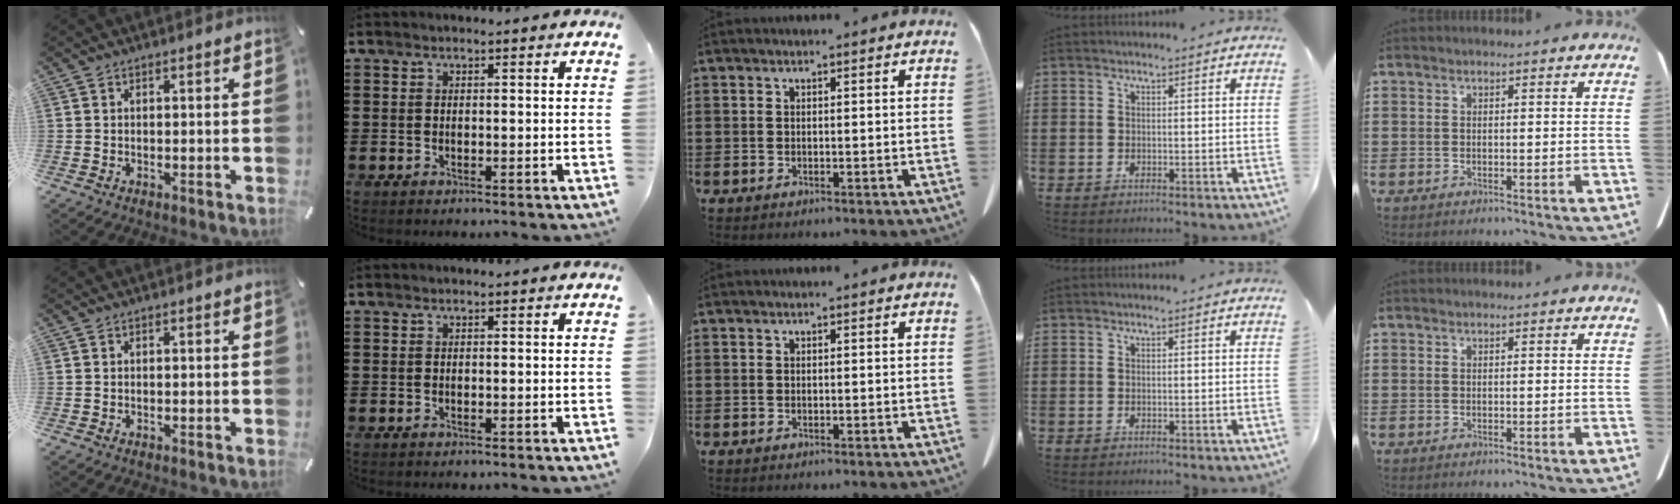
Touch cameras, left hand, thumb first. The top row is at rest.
{}